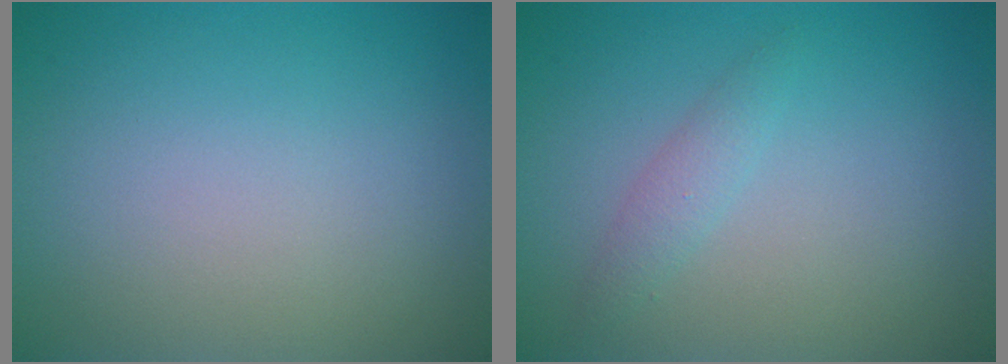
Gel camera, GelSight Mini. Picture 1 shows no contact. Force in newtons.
{"total": 1.4, "press": 1.4, "slide": 0.0}